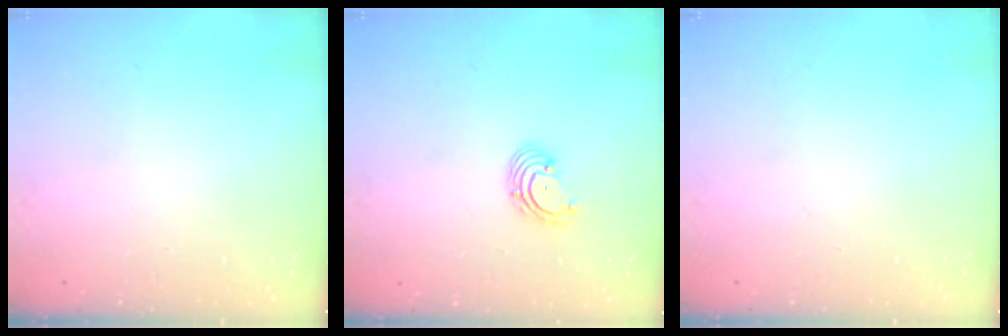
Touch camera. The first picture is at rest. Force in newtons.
{"total": 2.9, "press": 2.9, "slide": 0.3}
{"total": 0.0}